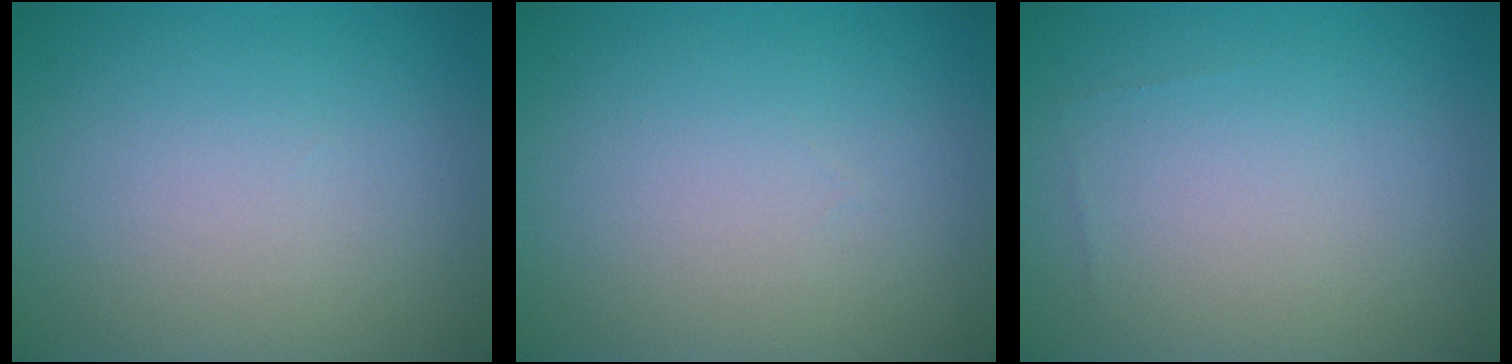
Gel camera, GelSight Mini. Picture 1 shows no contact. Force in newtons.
{"total": 0.0}
{"total": 0.0}